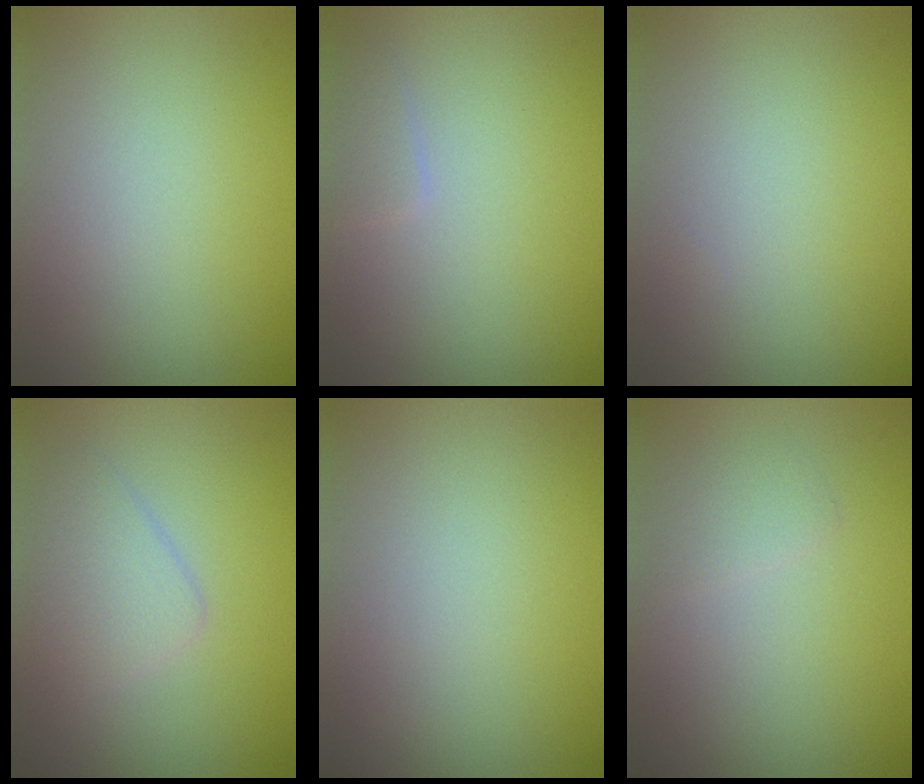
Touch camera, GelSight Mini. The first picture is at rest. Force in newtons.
{"total": 1.2, "press": 1.2, "slide": 0.0}
{"total": 0.0}
{"total": 2.5, "press": 2.5, "slide": 0.2}
{"total": 0.0}
{"total": 1.1, "press": 1.1, "slide": 0.1}